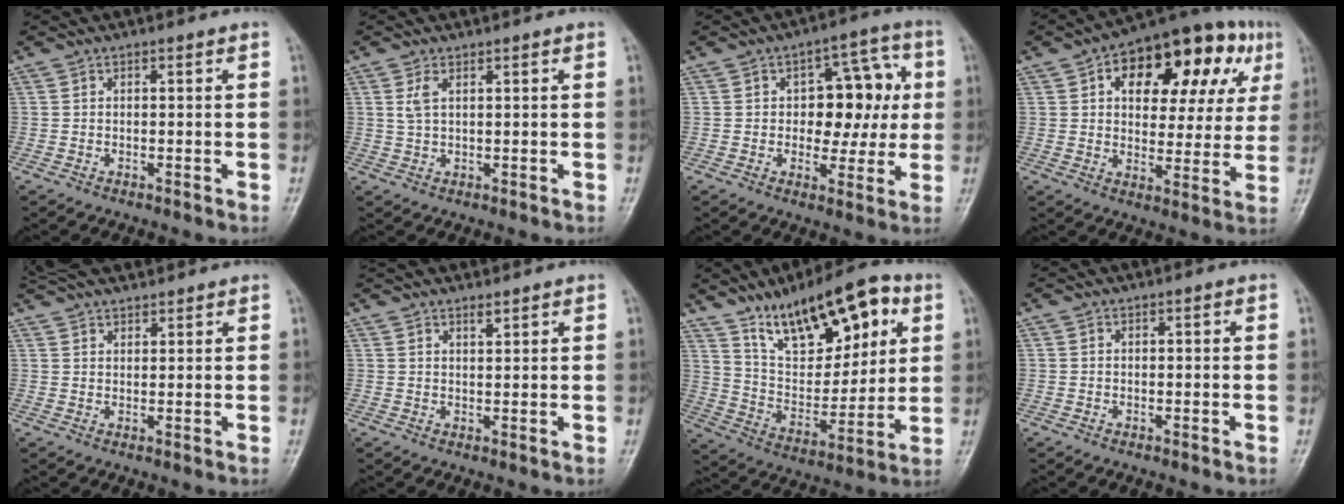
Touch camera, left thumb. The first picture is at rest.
{"total": 1.9, "force": [1.0, 0.8, 1.5], "torque": [-0.032, 0.000, 0.026]}
{"total": 12.1, "force": [1.4, 7.6, 9.3], "torque": [-0.068, 0.018, 0.019]}
{"total": 22.6, "force": [8.8, 12.3, 16.8], "torque": [-0.180, 0.021, 0.120]}
{"total": 9.2, "force": [8.1, 2.9, 3.3], "torque": [-0.041, 0.018, 0.145]}
{"total": 4.5, "force": [4.0, 1.2, 1.8], "torque": [-0.010, 0.003, 0.064]}
{"total": 21.0, "force": [11.0, 9.6, 15.0], "torque": [-0.182, -0.040, 0.192]}
{"total": 0.0}